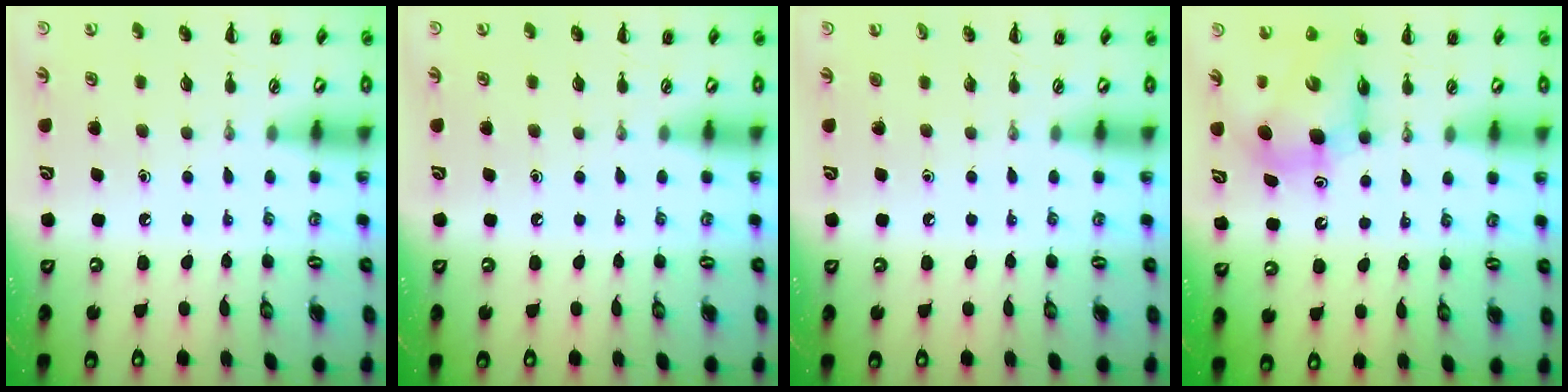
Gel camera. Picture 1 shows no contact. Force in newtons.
{"total": 0.0}
{"total": 0.0}
{"total": 8.6, "press": 8.2, "slide": 2.5}